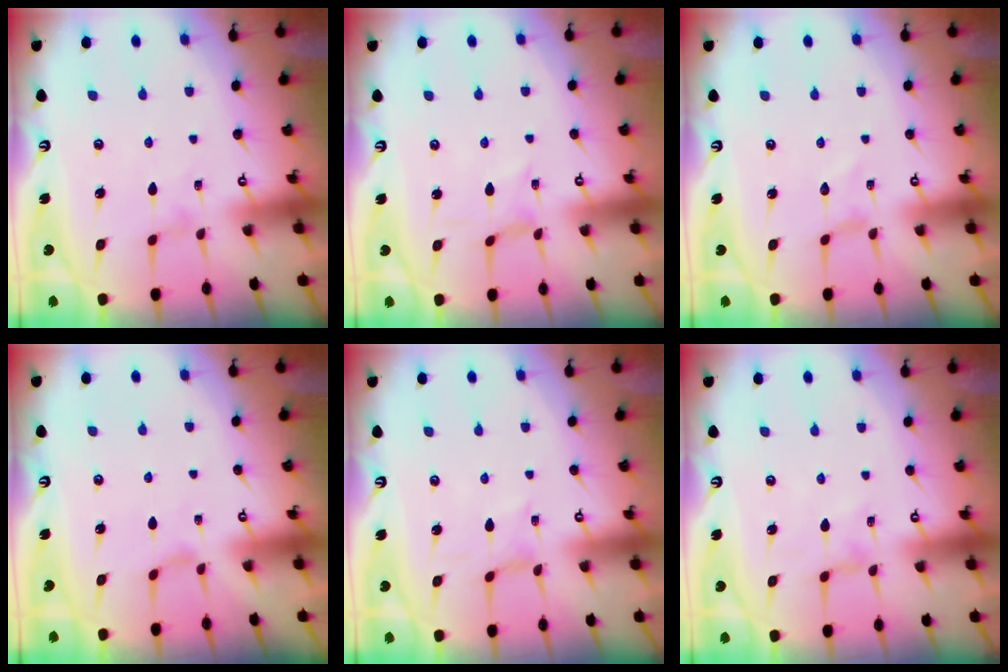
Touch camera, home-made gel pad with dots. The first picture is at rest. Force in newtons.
{"total": 0.0}
{"total": 0.0}
{"total": 1.7, "press": 1.6, "slide": 0.4}
{"total": 0.0}
{"total": 0.8, "press": 0.8, "slide": 0.3}